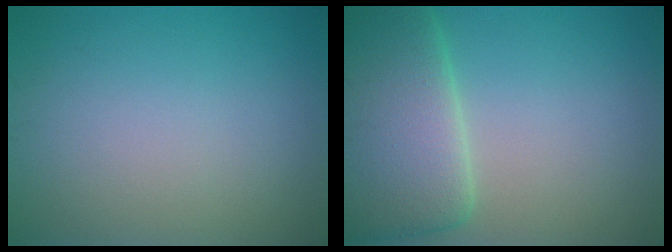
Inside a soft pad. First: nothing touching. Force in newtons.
{"total": 8.7, "press": 8.6, "slide": 0.3}